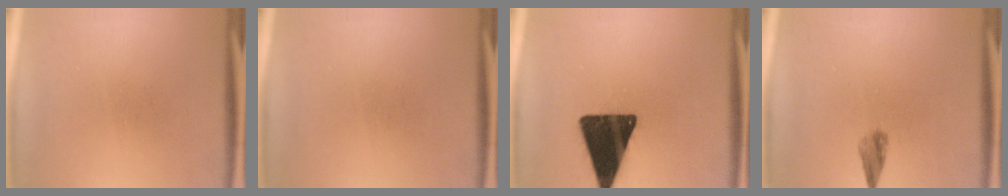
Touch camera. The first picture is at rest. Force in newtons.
{"total": 0.0}
{"total": 17.7}
{"total": 2.0}